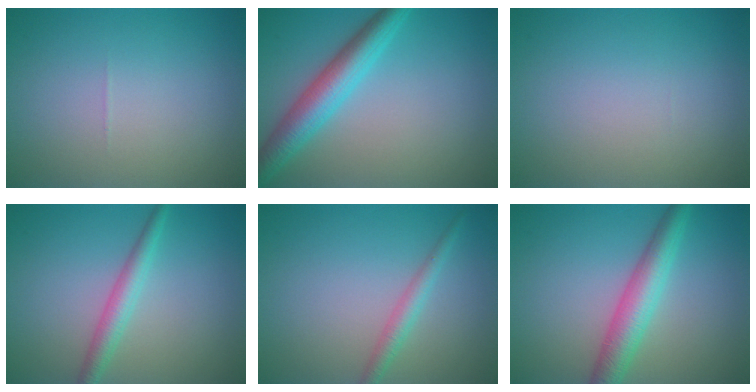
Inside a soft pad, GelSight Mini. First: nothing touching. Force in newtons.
{"total": 5.2, "press": 5.2, "slide": 0.1}
{"total": 0.0}
{"total": 2.5, "press": 2.5, "slide": 0.1}
{"total": 1.9, "press": 1.9, "slide": 0.0}
{"total": 4.6, "press": 4.6, "slide": 0.2}